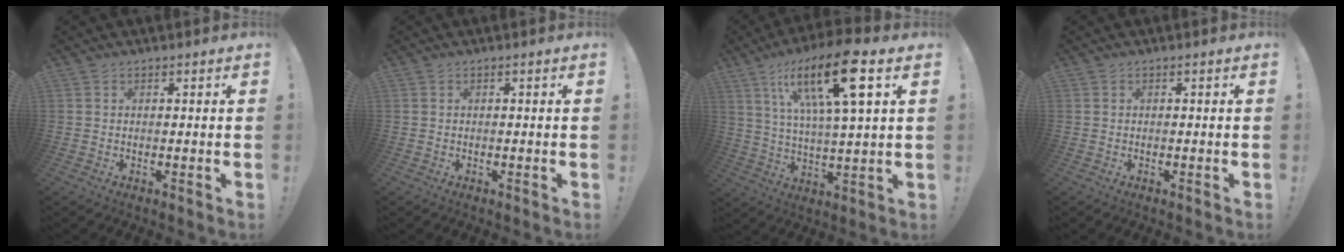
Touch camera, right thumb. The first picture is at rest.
{"total": 0.0}
{"total": 19.3, "force": [8.6, 4.7, 16.6], "torque": [-0.287, -0.030, 0.126]}
{"total": 0.0}